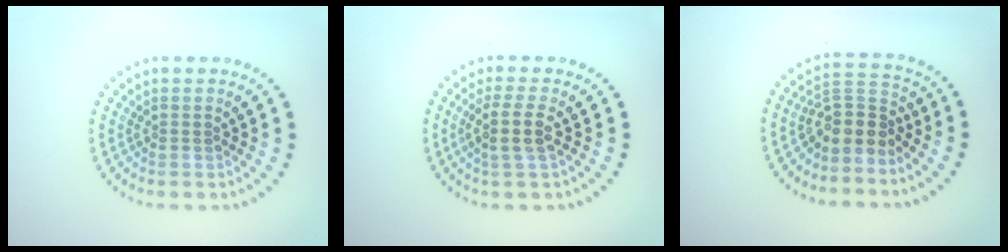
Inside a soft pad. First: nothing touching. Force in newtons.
{"total": 2.7, "press": 2.3, "slide": 1.5}
{"total": 3.6, "press": 2.7, "slide": 2.4}